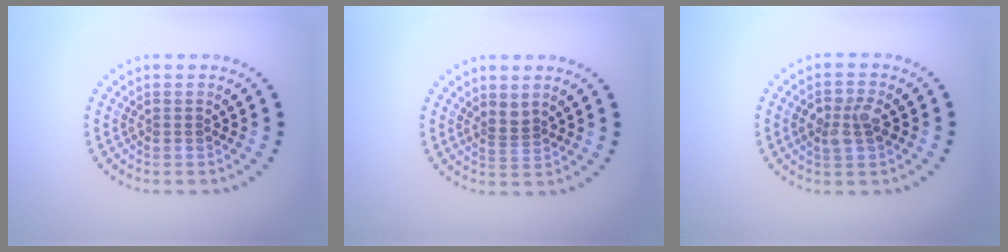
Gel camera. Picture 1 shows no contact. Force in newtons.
{"total": 1.2, "press": 0.8, "slide": 0.9}
{"total": 2.5, "press": 2.5, "slide": 0.2}